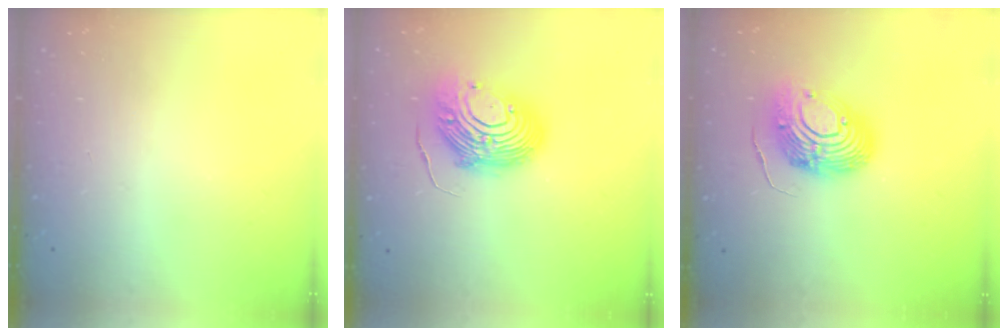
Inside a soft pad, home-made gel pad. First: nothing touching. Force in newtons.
{"total": 14.9, "press": 14.9, "slide": 1.5}
{"total": 13.7, "press": 13.7, "slide": 1.2}